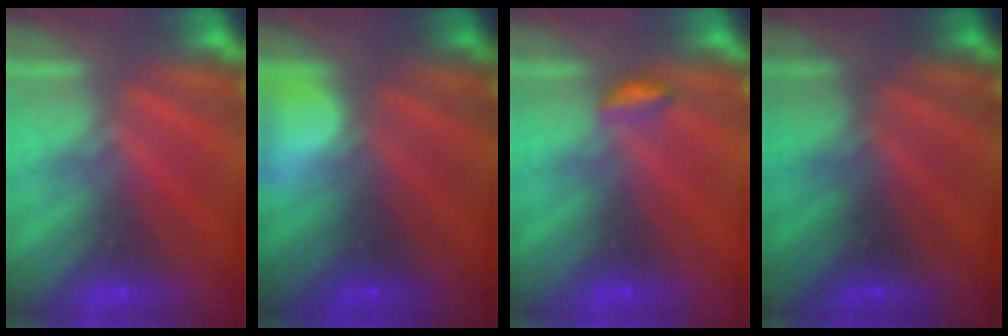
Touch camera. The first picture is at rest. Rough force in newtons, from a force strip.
{"total": 2.7}
{"total": 2.9}
{"total": 2.5}